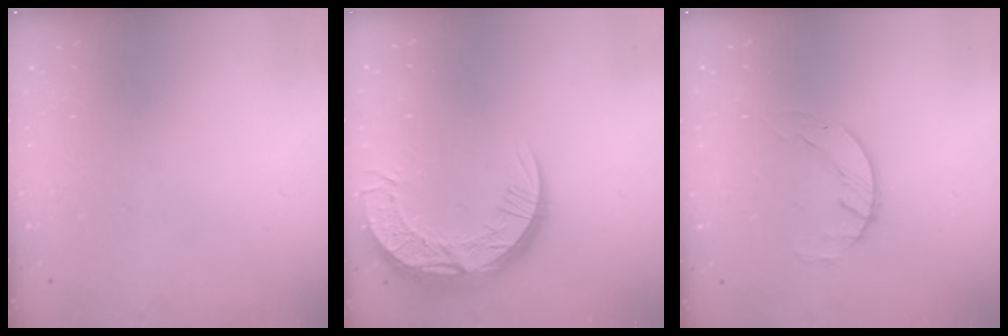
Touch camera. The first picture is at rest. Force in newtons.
{"total": 15.3, "press": 15.3, "slide": 1.0}
{"total": 1.7, "press": 1.7, "slide": 0.3}